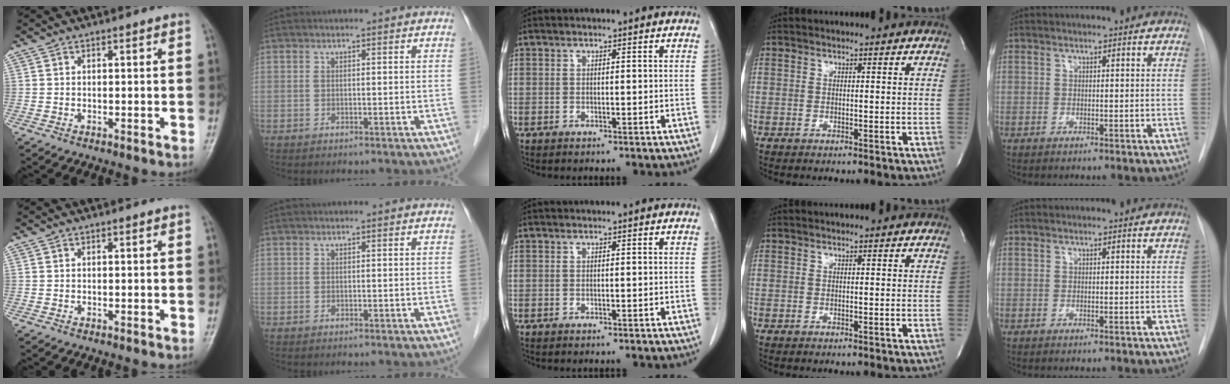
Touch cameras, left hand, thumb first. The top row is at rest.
{}